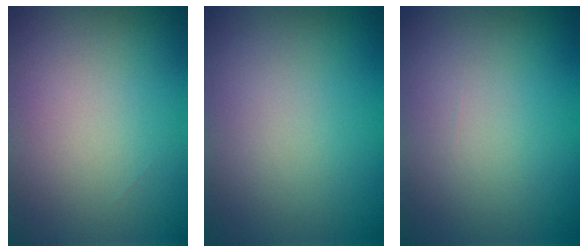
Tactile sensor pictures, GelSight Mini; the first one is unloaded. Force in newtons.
{"total": 0.0}
{"total": 0.0}